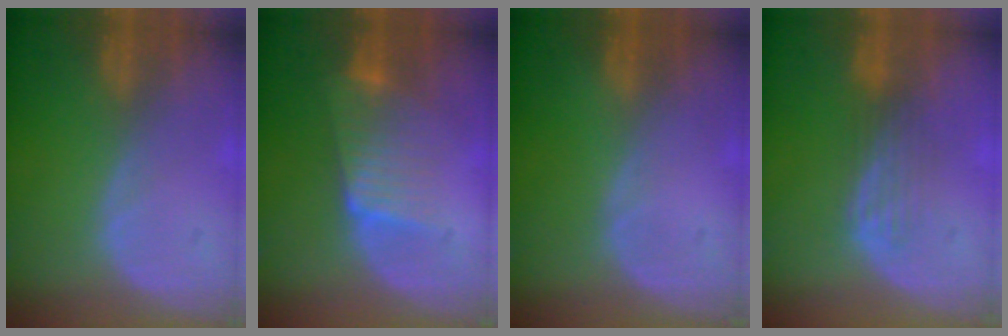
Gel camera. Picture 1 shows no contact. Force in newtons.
{"total": 6.4, "press": 6.1, "slide": 2.2}
{"total": 0.0}
{"total": 3.7, "press": 3.2, "slide": 1.8}